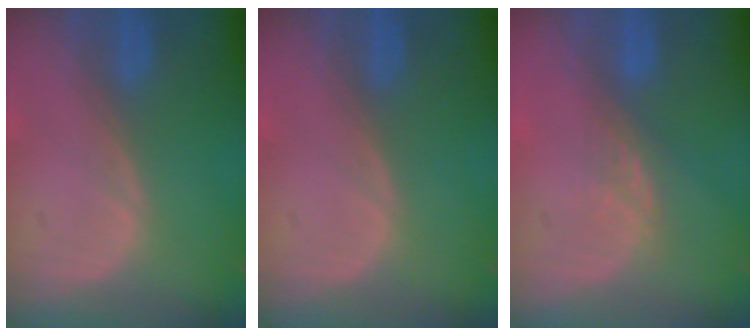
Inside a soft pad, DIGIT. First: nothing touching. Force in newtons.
{"total": 0.0}
{"total": 2.5, "press": 2.1, "slide": 1.4}